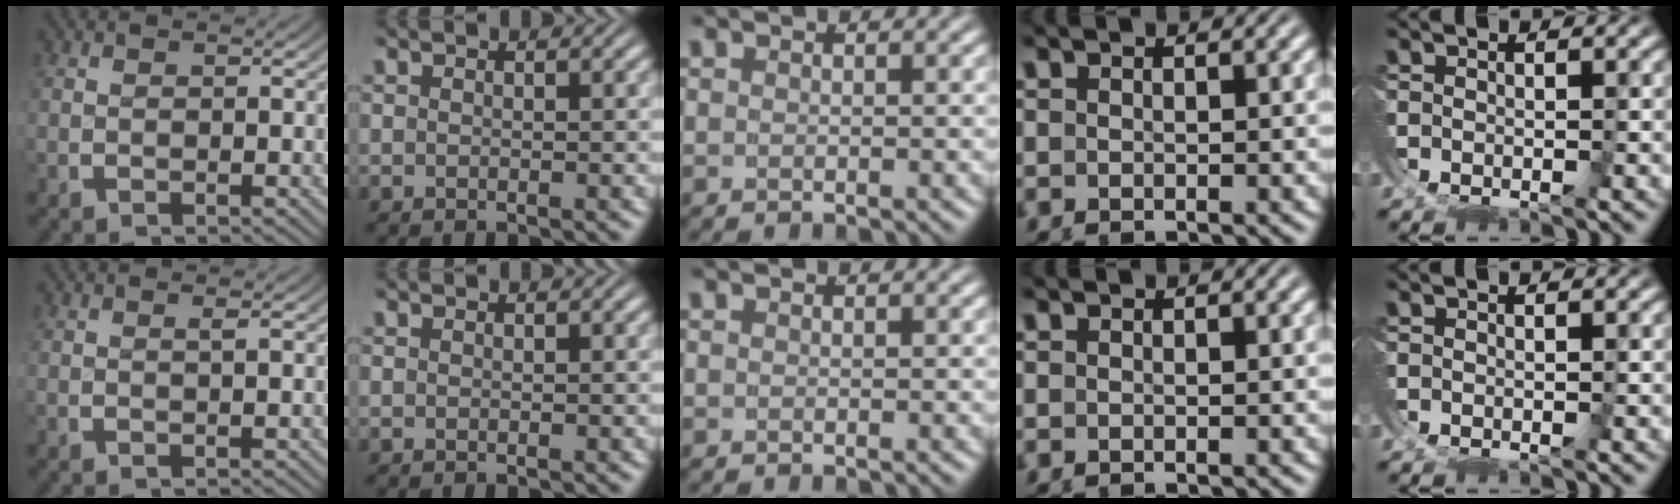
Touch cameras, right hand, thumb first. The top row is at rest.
{"thumb": {"total": 0.7, "force": [0.4, 0.0, 0.6], "torque": [-0.009, 0.000, 0.006]}}